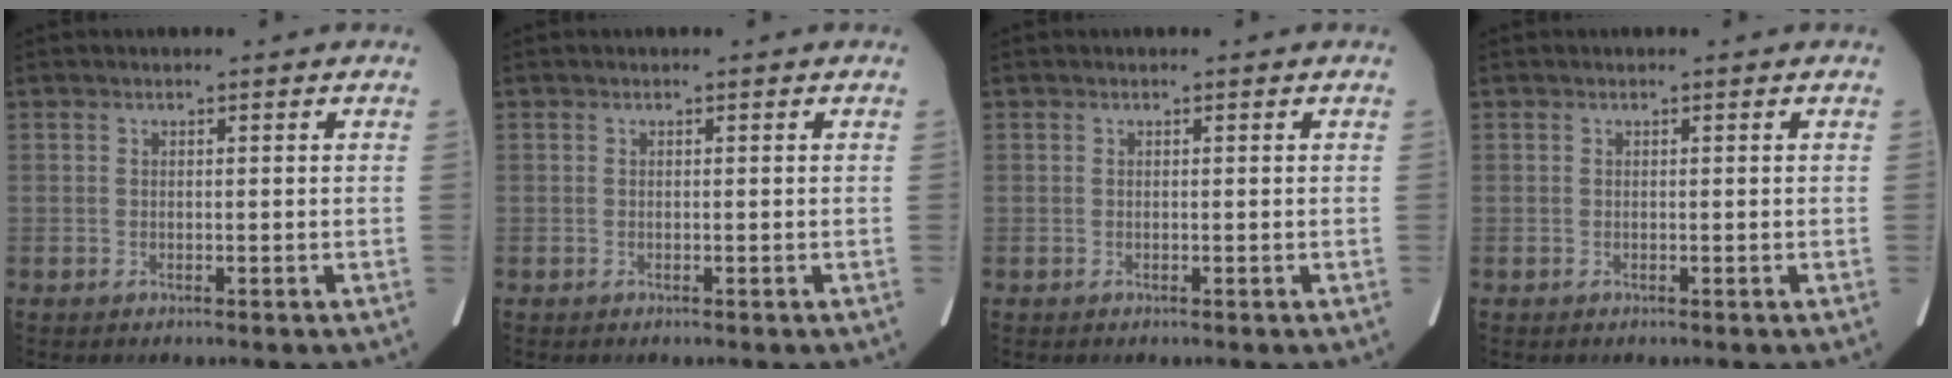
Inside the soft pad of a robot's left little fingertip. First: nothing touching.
{"total": 0.0}
{"total": 0.0}
{"total": 0.0}